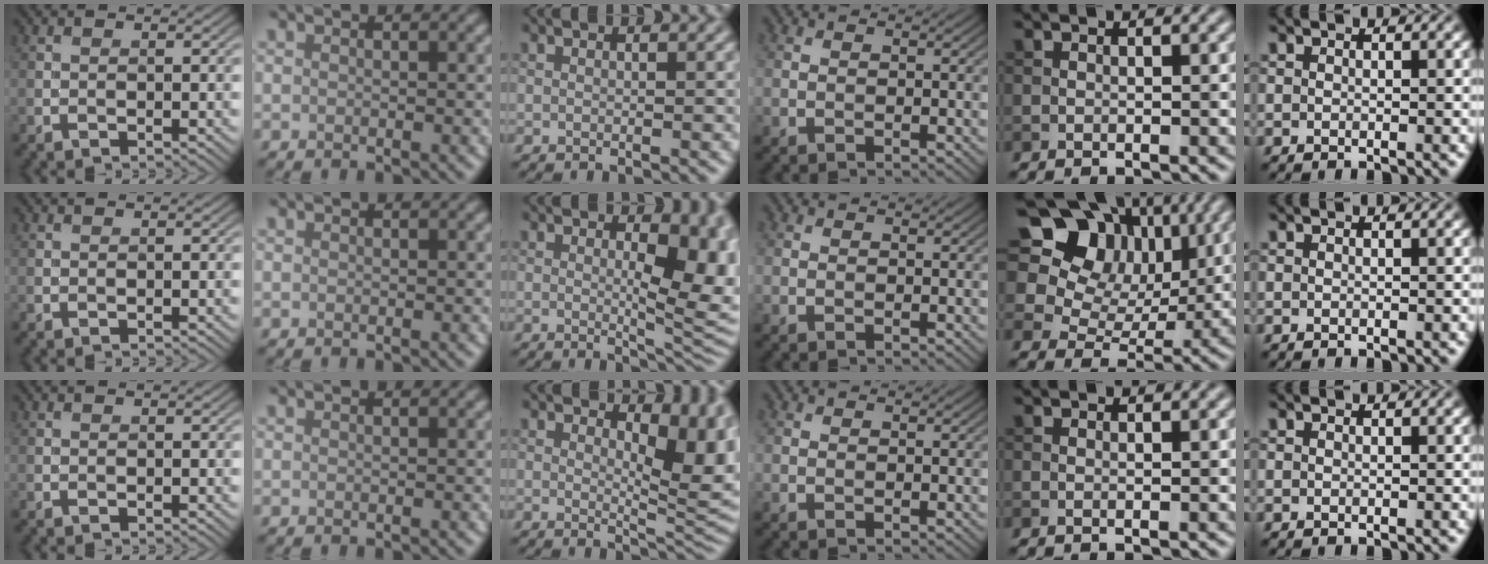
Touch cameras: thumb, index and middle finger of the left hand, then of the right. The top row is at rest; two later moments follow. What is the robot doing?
{"motion": "screw", "object": "dispenser bottle"}